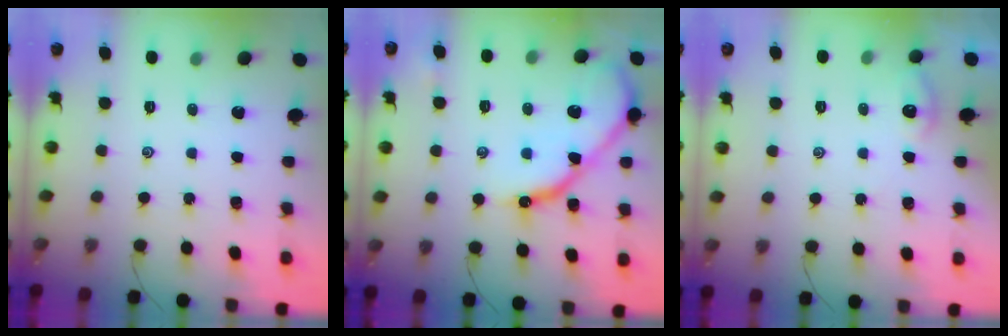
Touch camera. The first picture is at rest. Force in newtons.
{"total": 12.2, "press": 12.1, "slide": 1.4}
{"total": 2.0, "press": 2.0, "slide": 0.2}